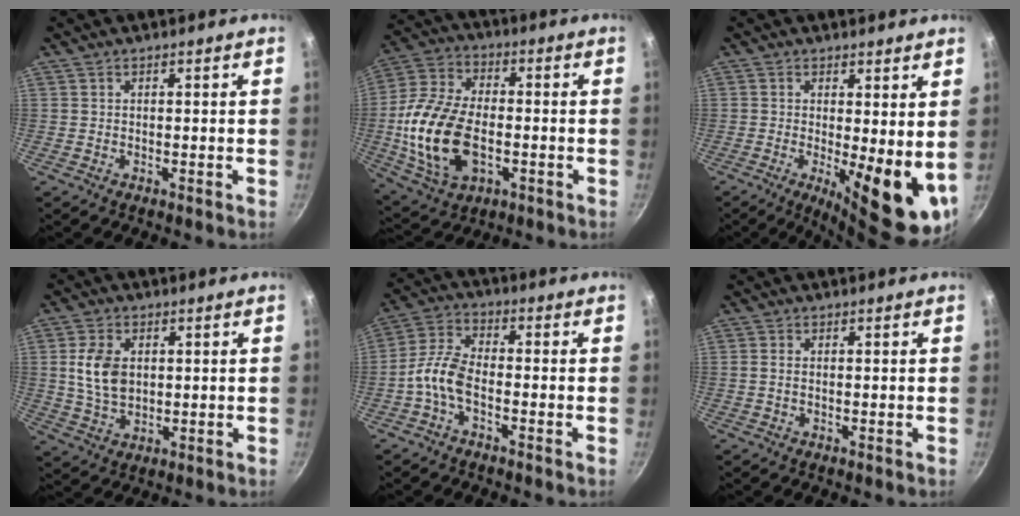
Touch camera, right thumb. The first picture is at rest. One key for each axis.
{"total": 19.0, "fx": -3.1, "fy": 11.6, "fz": 14.7, "tx": -0.289, "ty": 0.018, "tz": -0.056}
{"total": 12.4, "fx": -0.6, "fy": 3.8, "fz": 11.8, "tx": -0.136, "ty": -0.021, "tz": 0.000}
{"total": 8.4, "fx": 1.3, "fy": 5.8, "fz": 5.9, "tx": -0.101, "ty": -0.004, "tz": 0.026}
{"total": 12.5, "fx": -2.9, "fy": 6.0, "fz": 10.6, "tx": -0.214, "ty": 0.033, "tz": -0.073}
{"total": 1.1, "fx": -0.1, "fy": 0.7, "fz": 0.8, "tx": -0.018, "ty": 0.002, "tz": -0.003}